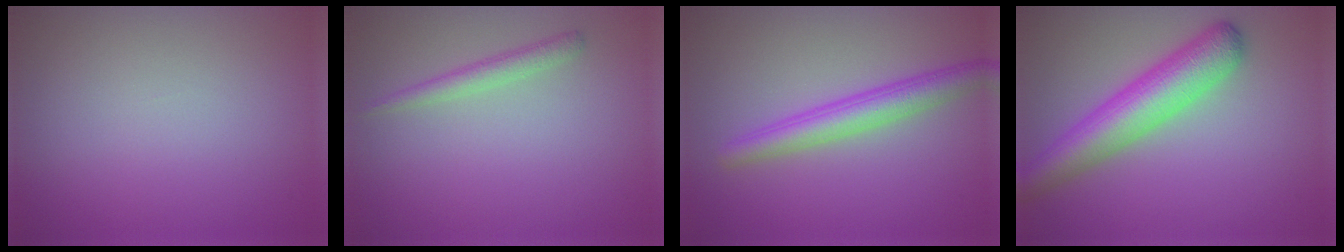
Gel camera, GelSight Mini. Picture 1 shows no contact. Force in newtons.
{"total": 1.6, "press": 1.6, "slide": 0.1}
{"total": 3.7, "press": 3.7, "slide": 0.1}
{"total": 6.3, "press": 6.3, "slide": 0.2}